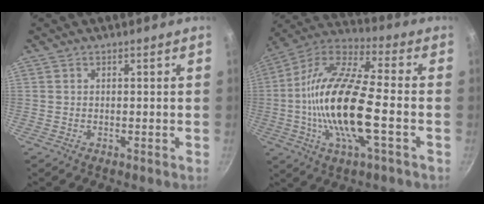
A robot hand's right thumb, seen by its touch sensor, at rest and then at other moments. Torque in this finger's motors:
{"motor_torque": [-0.24, 1.59, 2.25, -0.53, 0.48]}